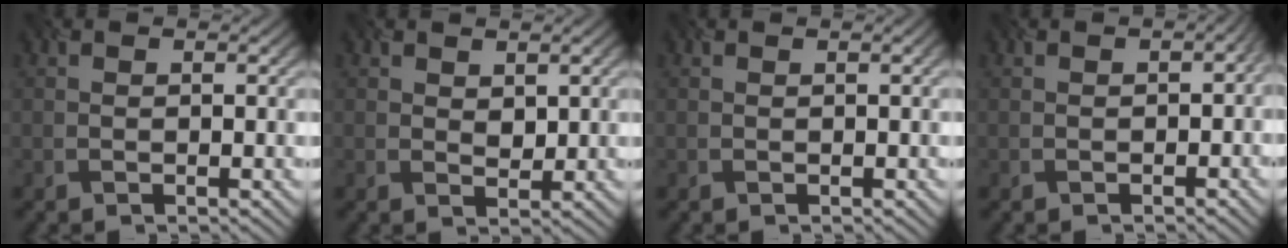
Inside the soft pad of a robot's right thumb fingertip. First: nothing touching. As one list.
[{"total": 1.8, "force": [0.7, 1.3, 1.0], "torque": [-0.023, 0.003, 0.026]}, {"total": 0.9, "force": [0.3, 0.4, 0.8], "torque": [-0.002, 0.000, 0.002]}, {"total": 2.2, "force": [-0.9, 1.2, 1.5], "torque": [-0.014, -0.001, 0.008]}]